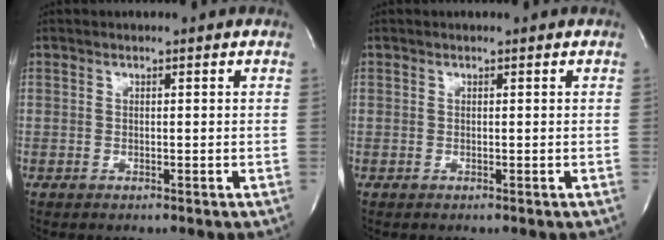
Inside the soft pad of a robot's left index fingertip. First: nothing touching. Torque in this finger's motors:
{"motor_torque": [-0.01, 0.01, -0.01, 0.00]}